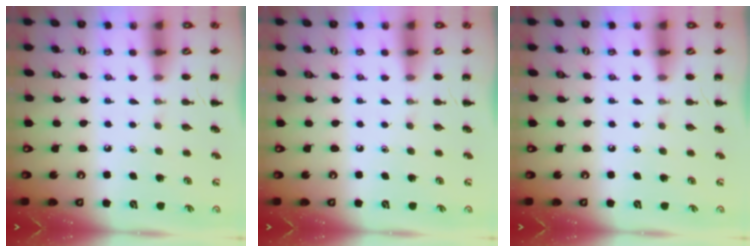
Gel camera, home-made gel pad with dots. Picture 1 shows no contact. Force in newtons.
{"total": 0.0}
{"total": 0.0}